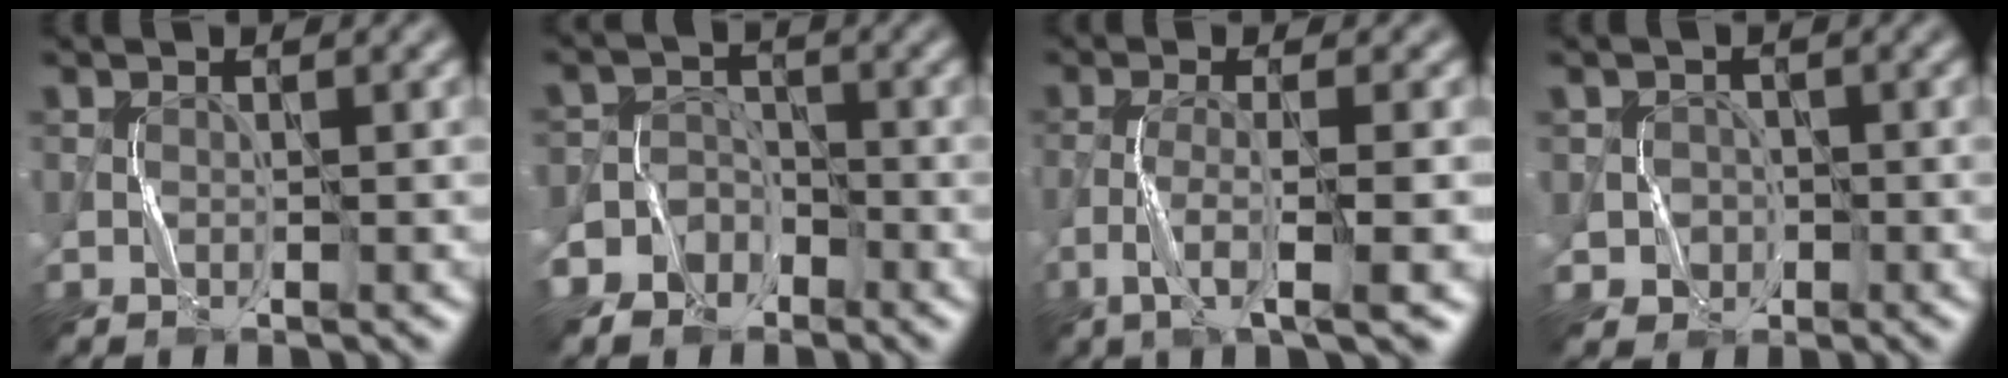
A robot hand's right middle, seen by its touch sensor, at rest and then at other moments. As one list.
[{"total": 5.7, "force": [-3.7, 4.3, 0.4], "torque": [0.014, -0.002, -0.087]}, {"total": 4.1, "force": [-1.8, 0.3, 3.6], "torque": [-0.072, -0.003, -0.038]}, {"total": 2.6, "force": [-0.5, 2.5, 0.0], "torque": [0.016, 0.006, -0.020]}]